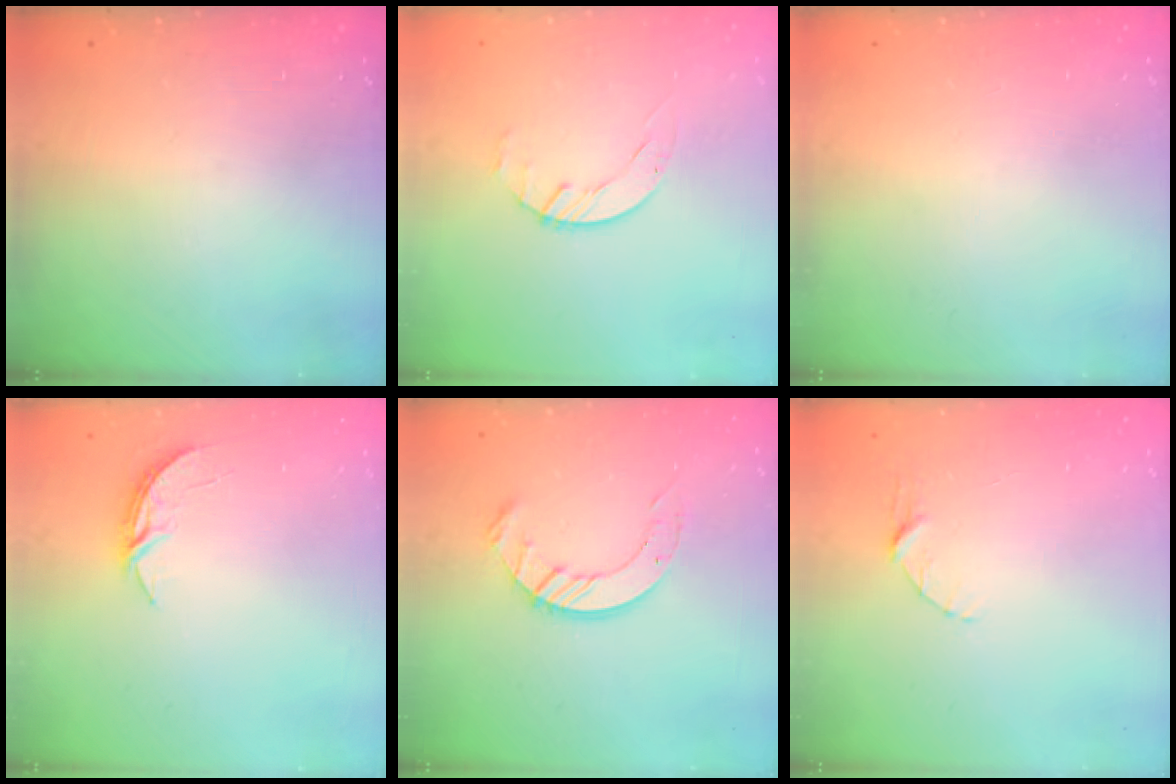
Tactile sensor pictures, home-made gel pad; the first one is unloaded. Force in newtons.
{"total": 1.4, "press": 1.4, "slide": 0.2}
{"total": 0.0}
{"total": 4.2, "press": 4.2, "slide": 0.3}
{"total": 8.8, "press": 8.8, "slide": 0.9}
{"total": 3.8, "press": 3.8, "slide": 0.4}